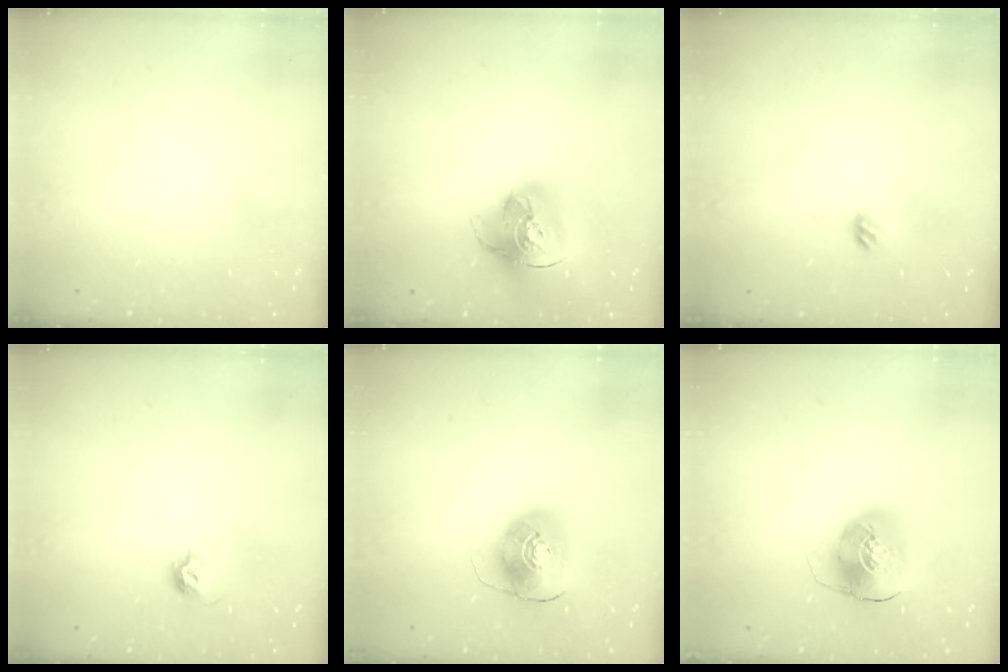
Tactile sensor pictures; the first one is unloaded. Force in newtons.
{"total": 15.7, "press": 15.6, "slide": 1.9}
{"total": 3.2, "press": 3.1, "slide": 0.8}
{"total": 5.0, "press": 4.9, "slide": 0.7}
{"total": 9.3, "press": 9.3, "slide": 1.1}
{"total": 9.8, "press": 9.7, "slide": 1.5}